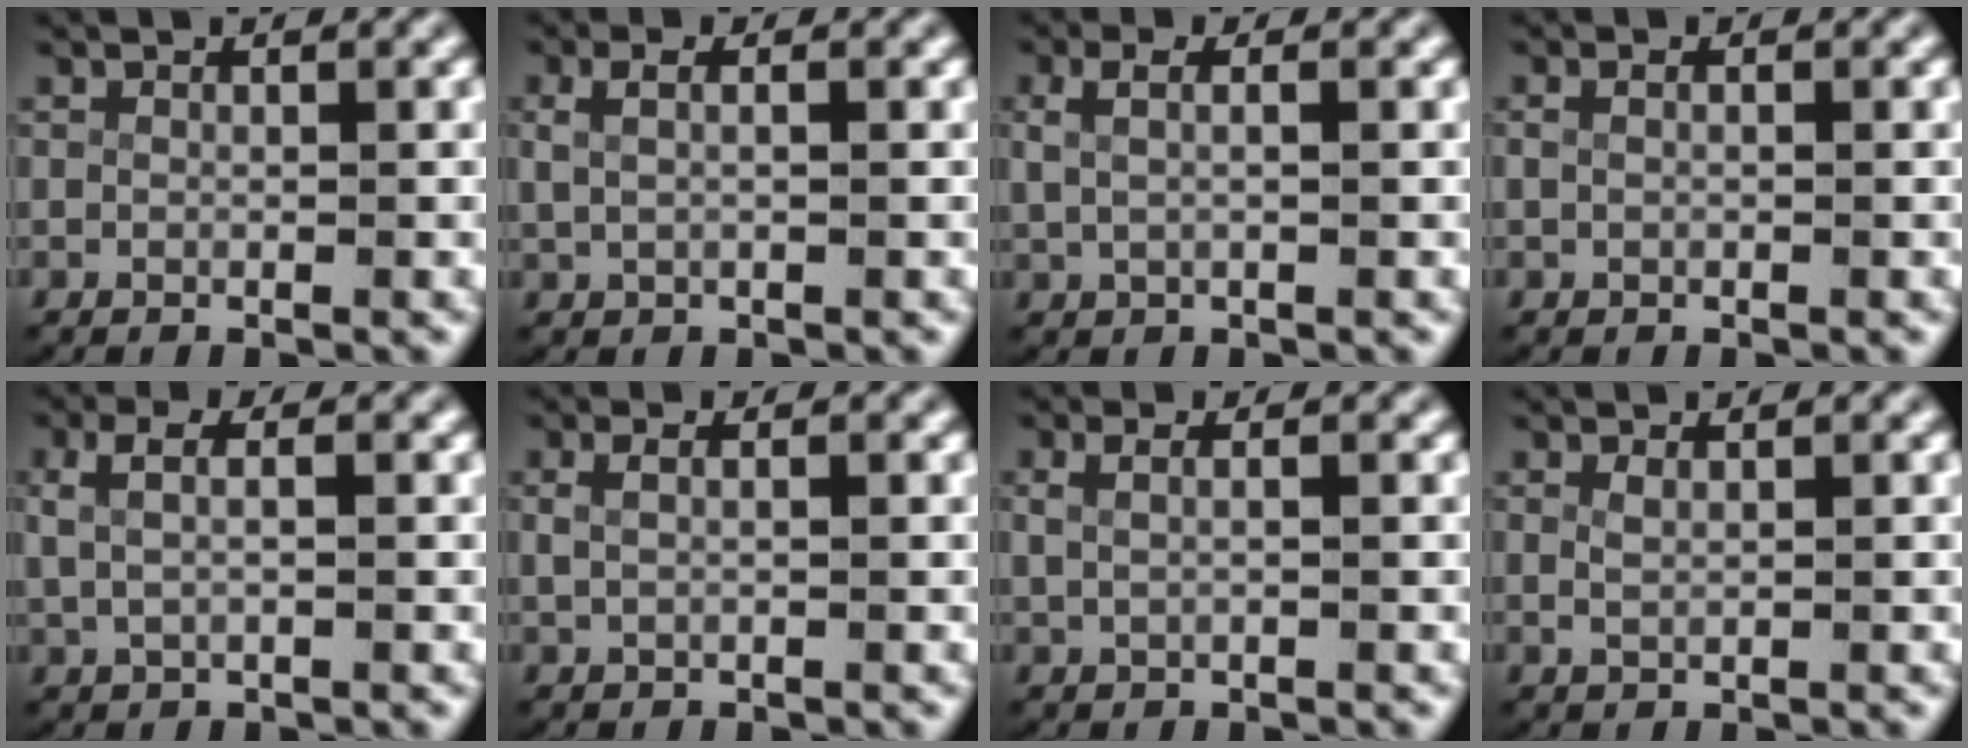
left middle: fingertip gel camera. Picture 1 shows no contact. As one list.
[{"total": 2.5, "force": [0.5, 1.4, 2.0], "torque": [-0.047, 0.001, 0.010]}, {"total": 3.0, "force": [0.7, 1.7, 2.4], "torque": [-0.054, 0.004, 0.012]}, {"total": 0.9, "force": [0.0, 0.6, 0.7], "torque": [-0.020, -0.006, 0.003]}, {"total": 3.8, "force": [0.9, 2.3, 2.9], "torque": [-0.064, 0.006, 0.014]}, {"total": 1.6, "force": [0.2, 0.8, 1.4], "torque": [-0.035, -0.001, 0.008]}, {"total": 1.9, "force": [0.4, 1.0, 1.6], "torque": [-0.036, -0.001, 0.010]}, {"total": 0.7, "force": [0.4, 0.2, 0.6], "torque": [-0.018, -0.008, 0.016]}]